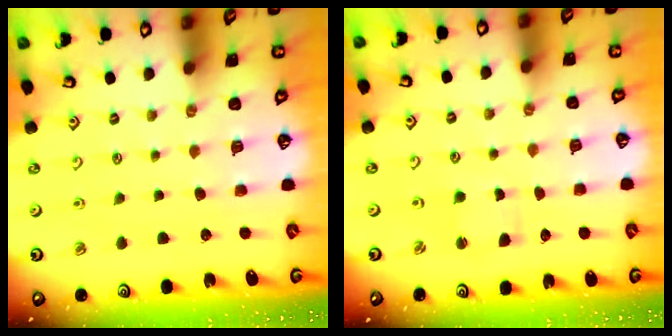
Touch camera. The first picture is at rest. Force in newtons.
{"total": 1.7, "press": 1.6, "slide": 0.2}